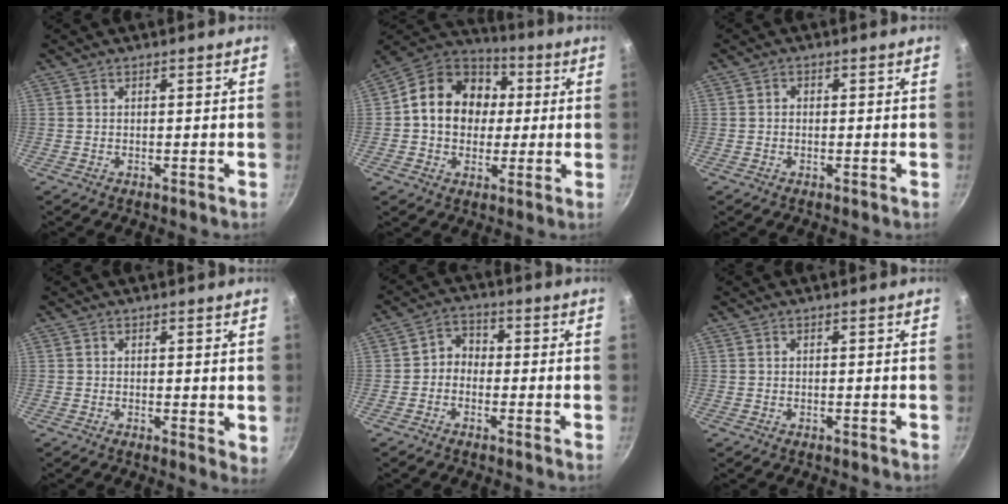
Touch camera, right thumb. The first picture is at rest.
{"total": 16.7, "force": [1.9, 13.5, 9.5], "torque": [-0.126, 0.027, 0.015]}
{"total": 1.0, "force": [-0.1, 0.9, 0.5], "torque": [-0.007, 0.005, -0.003]}
{"total": 2.6, "force": [0.6, 1.3, 2.1], "torque": [-0.024, -0.004, 0.008]}
{"total": 3.9, "force": [-1.0, 3.3, 1.9], "torque": [-0.012, 0.021, -0.031]}
{"total": 0.0}